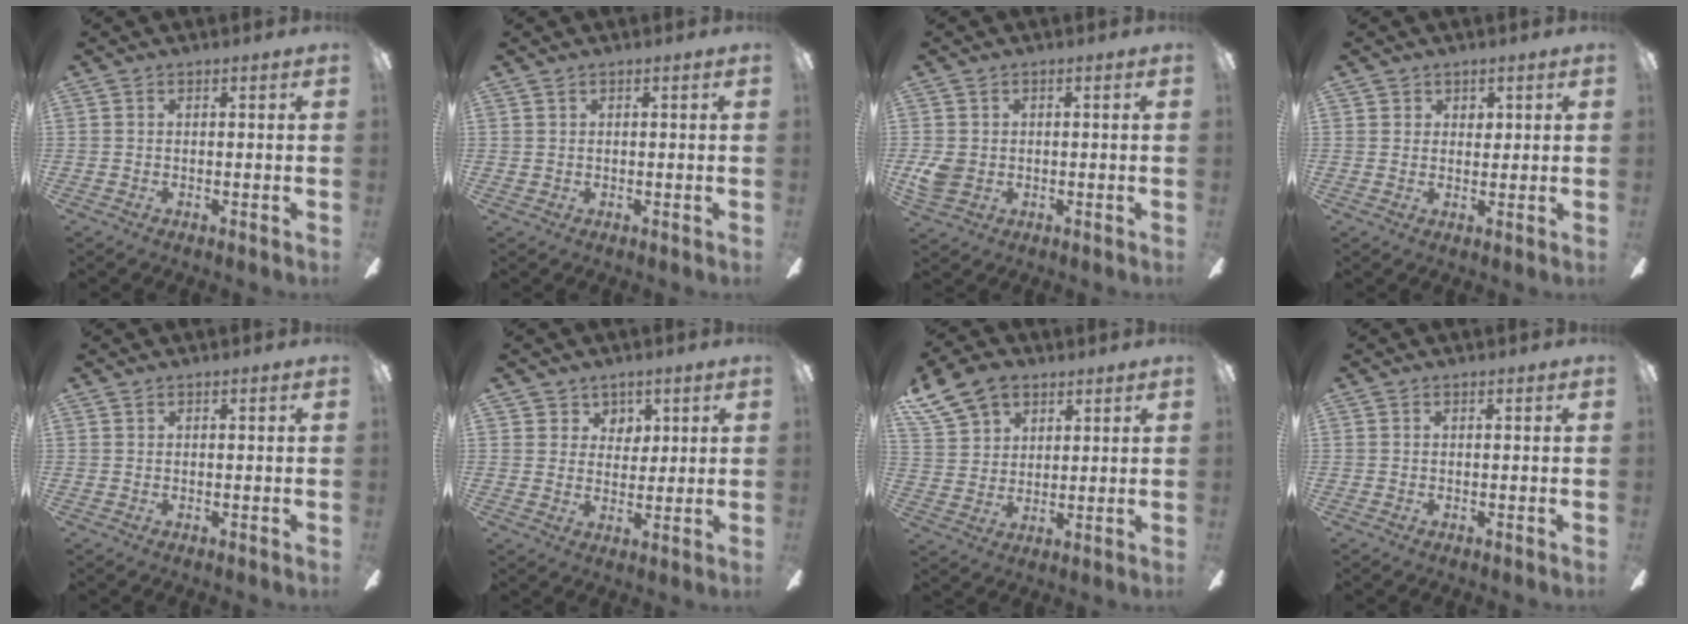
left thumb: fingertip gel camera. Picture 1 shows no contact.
{"total": 0.6, "force": [0.3, 0.5, 0.0], "torque": [-0.001, 0.004, 0.005]}
{"total": 4.7, "force": [-0.5, 4.0, 2.5], "torque": [-0.054, -0.002, -0.009]}
{"total": 2.4, "force": [1.6, 1.7, 0.4], "torque": [0.005, -0.004, 0.027]}
{"total": 0.0}
{"total": 5.0, "force": [3.2, 3.8, 0.3], "torque": [-0.012, -0.010, 0.057]}
{"total": 12.3, "force": [8.2, 7.8, 4.6], "torque": [-0.103, -0.034, 0.160]}
{"total": 0.0}